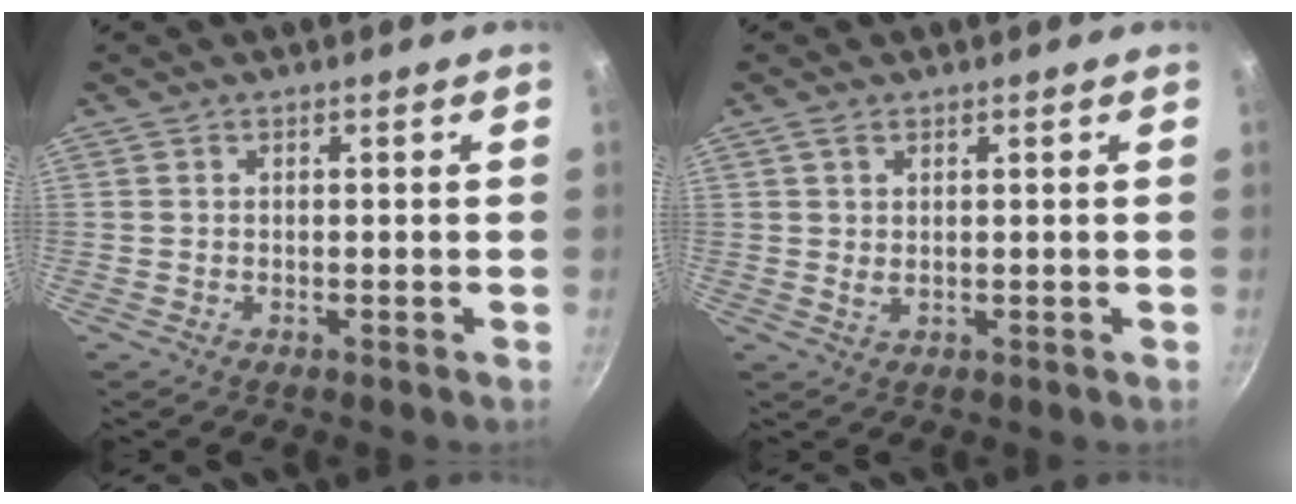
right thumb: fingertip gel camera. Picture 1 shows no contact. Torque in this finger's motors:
{"motor_torque": [-0.44, 0.57, -0.23, 0.20, 0.06]}